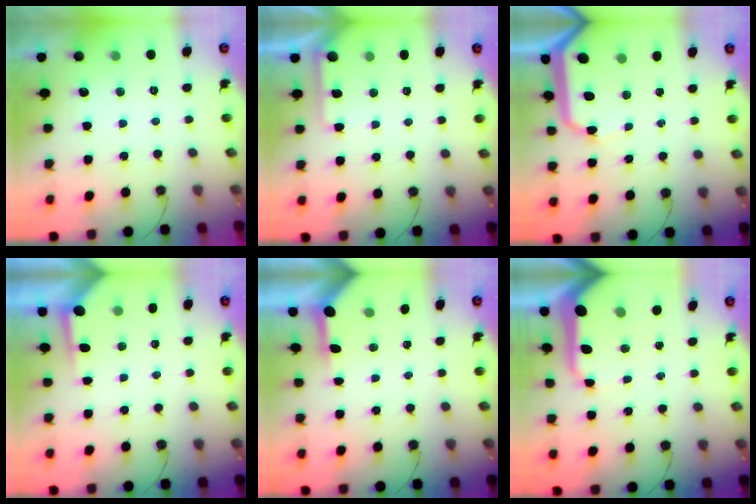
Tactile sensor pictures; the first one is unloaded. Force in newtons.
{"total": 4.9, "press": 4.9, "slide": 0.4}
{"total": 10.0, "press": 9.9, "slide": 1.2}
{"total": 3.8, "press": 3.8, "slide": 0.4}
{"total": 3.4, "press": 3.3, "slide": 0.4}
{"total": 12.0, "press": 11.9, "slide": 1.1}